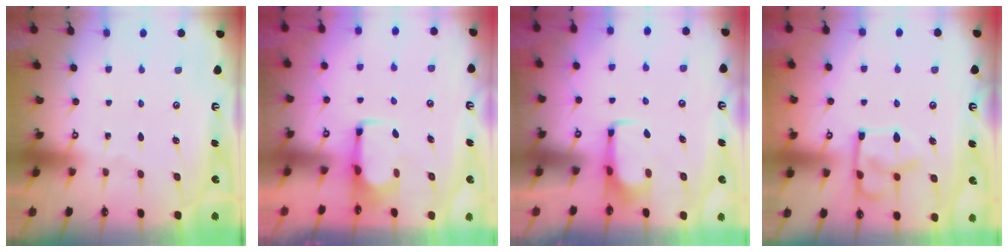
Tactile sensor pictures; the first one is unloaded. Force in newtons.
{"total": 1.7, "press": 1.6, "slide": 0.6}
{"total": 1.6, "press": 1.5, "slide": 0.4}
{"total": 8.6, "press": 8.5, "slide": 1.6}